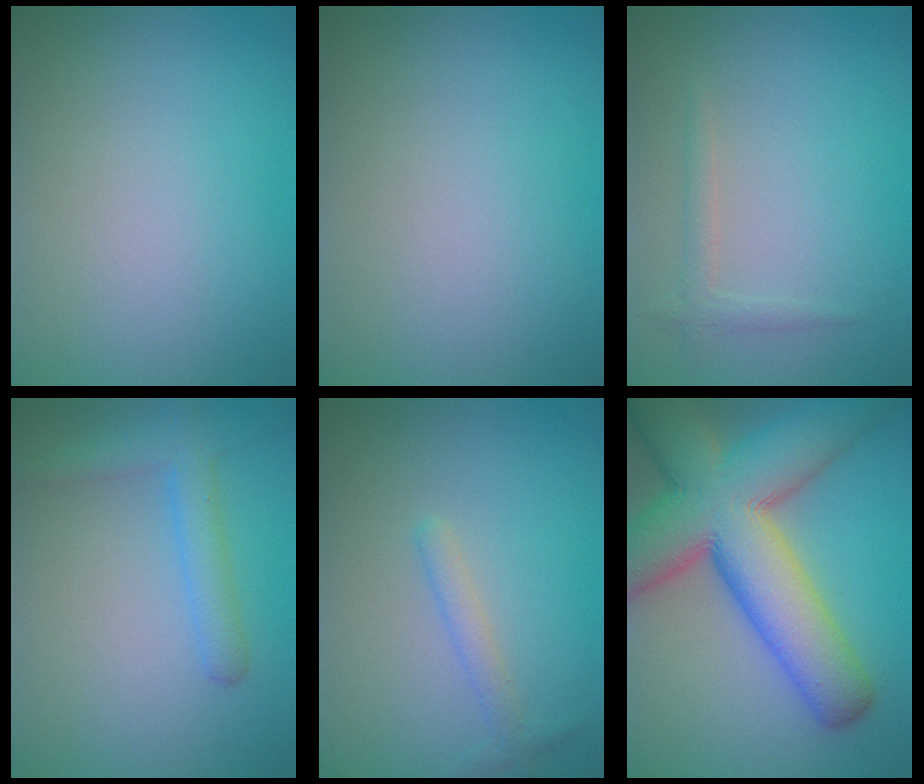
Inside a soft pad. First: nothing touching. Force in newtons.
{"total": 0.0}
{"total": 1.4, "press": 1.4, "slide": 0.1}
{"total": 3.0, "press": 3.0, "slide": 0.2}
{"total": 1.5, "press": 1.5, "slide": 0.1}
{"total": 14.5, "press": 14.5, "slide": 0.7}